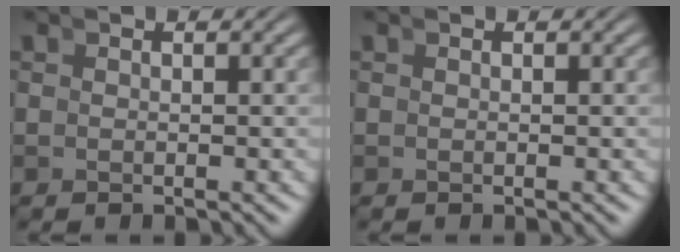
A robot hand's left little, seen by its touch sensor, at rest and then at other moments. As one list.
[{"total": 0.0}]